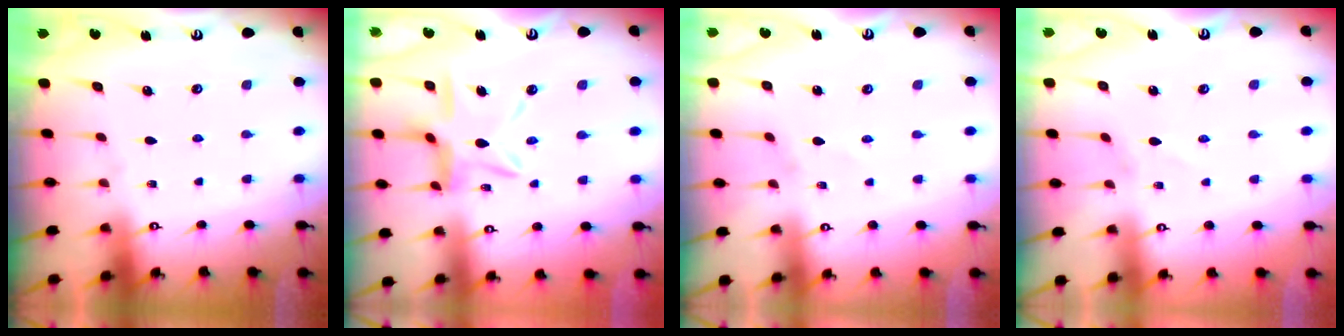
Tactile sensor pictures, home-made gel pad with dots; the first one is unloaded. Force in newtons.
{"total": 10.7, "press": 10.6, "slide": 1.0}
{"total": 0.0}
{"total": 1.3, "press": 1.3, "slide": 0.1}